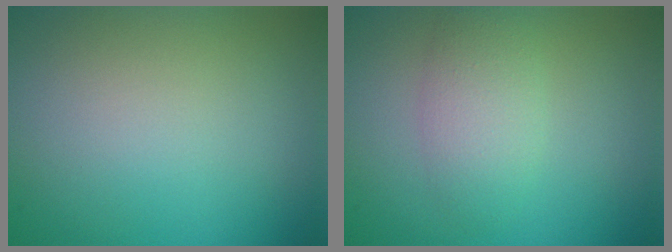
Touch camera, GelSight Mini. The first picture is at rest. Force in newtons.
{"total": 3.0, "press": 3.0, "slide": 0.0}